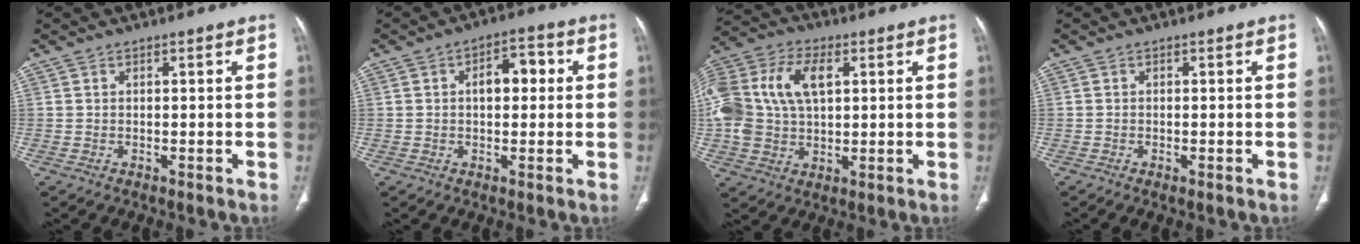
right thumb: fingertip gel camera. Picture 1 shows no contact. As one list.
[{"total": 6.2, "force": [0.9, 3.6, 5.0], "torque": [-0.058, 0.020, 0.007]}, {"total": 20.0, "force": [4.6, 12.9, 14.5], "torque": [-0.331, 0.023, 0.084]}, {"total": 1.0, "force": [-0.5, 0.3, 0.8], "torque": [-0.015, -0.002, -0.006]}]